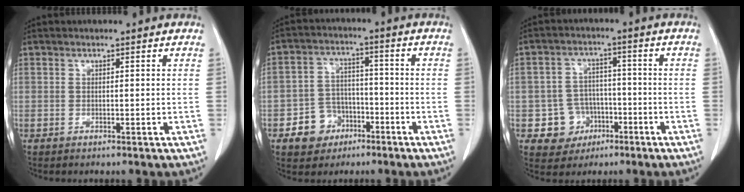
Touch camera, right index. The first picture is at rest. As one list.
[{"total": 7.0, "force": [-3.4, 5.9, 1.8], "torque": [-0.032, 0.017, -0.047]}, {"total": 6.8, "force": [-2.6, 6.2, 1.0], "torque": [-0.010, 0.015, -0.031]}]